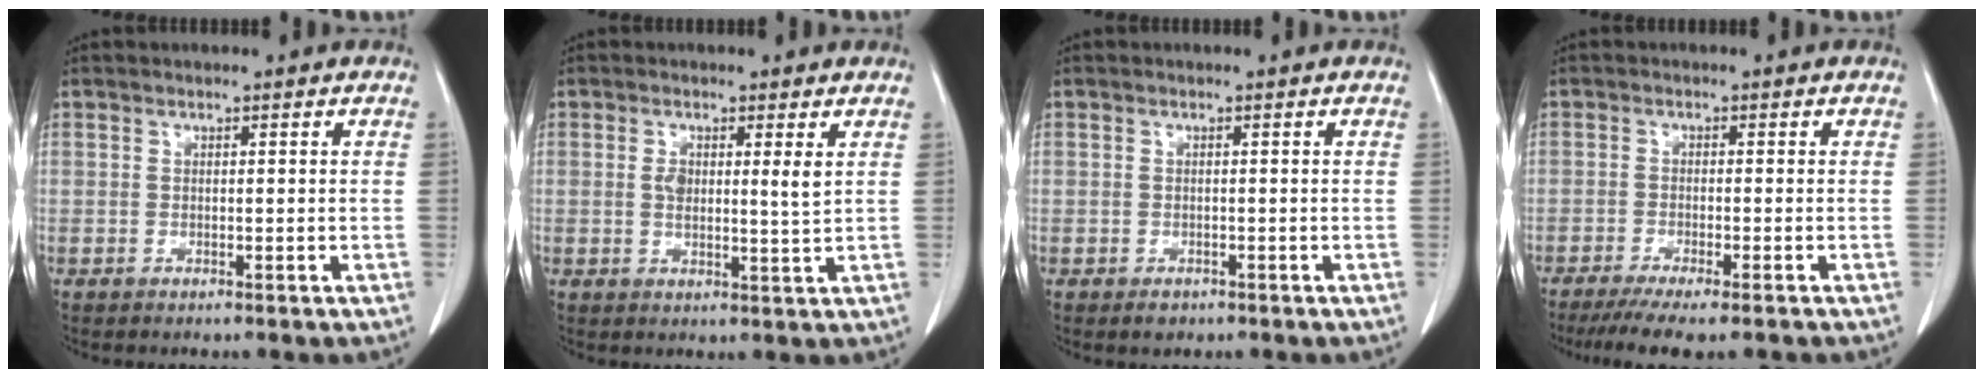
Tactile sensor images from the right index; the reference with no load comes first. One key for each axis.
{"total": 4.1, "fx": 1.1, "fy": 0.8, "fz": 3.8, "tx": -0.064, "ty": -0.005, "tz": 0.017}
{"total": 1.4, "fx": -0.9, "fy": 1.1, "fz": 0.4, "tx": -0.005, "ty": 0.001, "tz": -0.007}
{"total": 9.8, "fx": -7.9, "fy": 1.0, "fz": 5.7, "tx": -0.074, "ty": -0.020, "tz": -0.119}